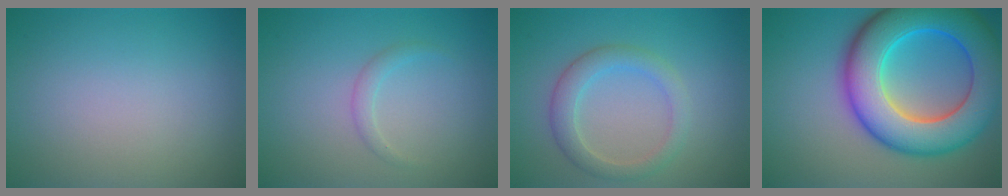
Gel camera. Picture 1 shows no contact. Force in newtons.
{"total": 1.1, "press": 1.1, "slide": 0.0}
{"total": 3.1, "press": 3.1, "slide": 0.2}
{"total": 12.2, "press": 12.2, "slide": 0.2}